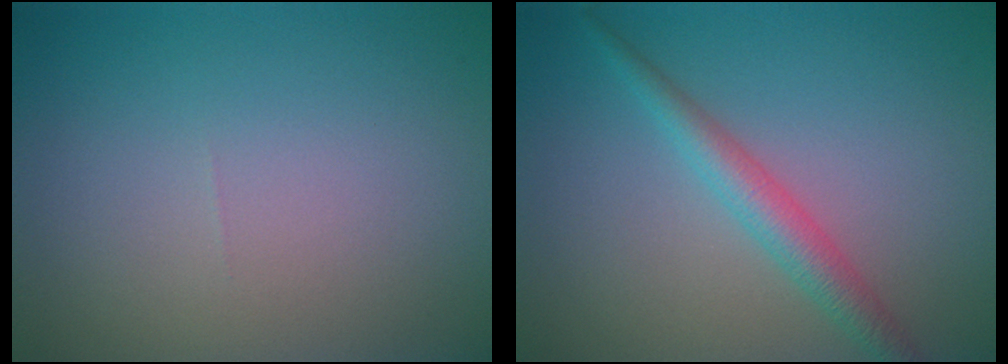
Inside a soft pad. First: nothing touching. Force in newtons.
{"total": 2.8, "press": 2.8, "slide": 0.1}